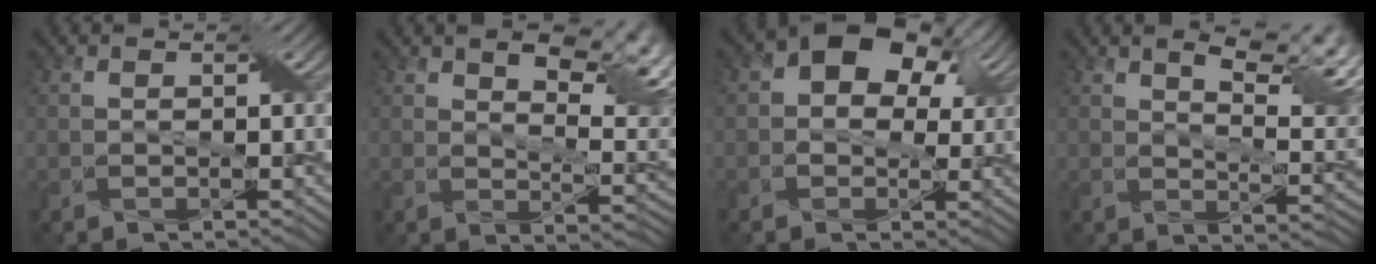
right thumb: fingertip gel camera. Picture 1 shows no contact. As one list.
[{"total": 10.9, "force": [5.2, 5.2, 8.1], "torque": [-0.117, -0.001, 0.076]}, {"total": 10.4, "force": [4.1, 7.2, 6.2], "torque": [-0.108, 0.030, 0.055]}, {"total": 10.5, "force": [5.4, 3.9, 8.1], "torque": [-0.122, 0.004, 0.075]}]